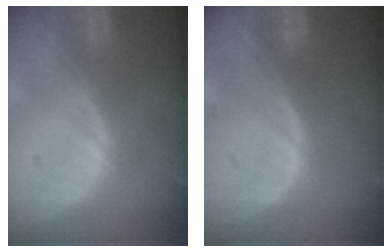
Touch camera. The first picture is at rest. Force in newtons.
{"total": 0.0}